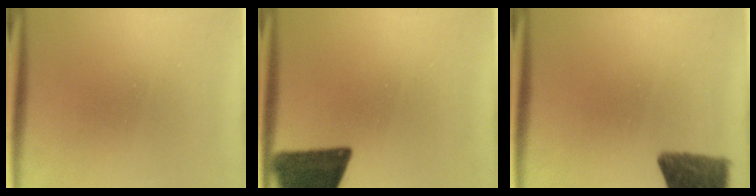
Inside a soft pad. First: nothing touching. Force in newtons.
{"total": 14.7}
{"total": 10.2}